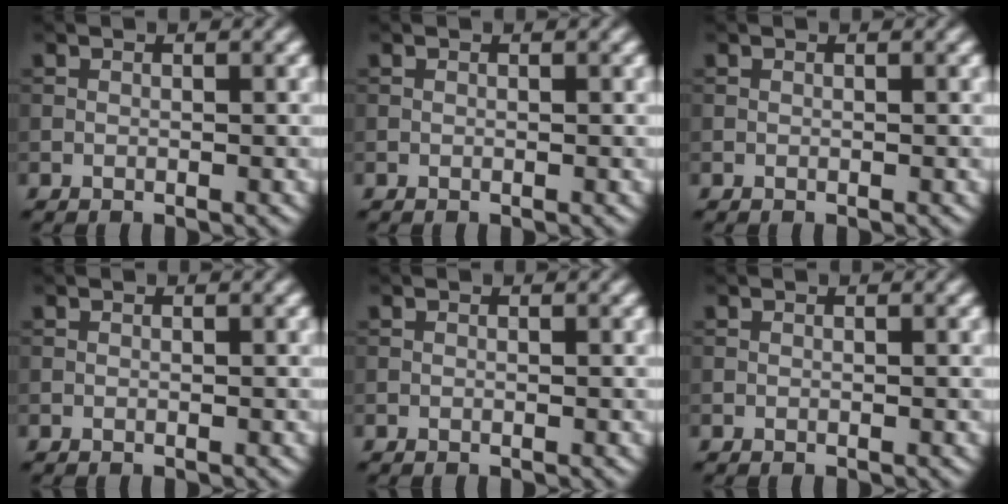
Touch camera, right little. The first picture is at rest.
{"total": 0.0}
{"total": 0.0}
{"total": 0.0}
{"total": 0.0}
{"total": 0.0}